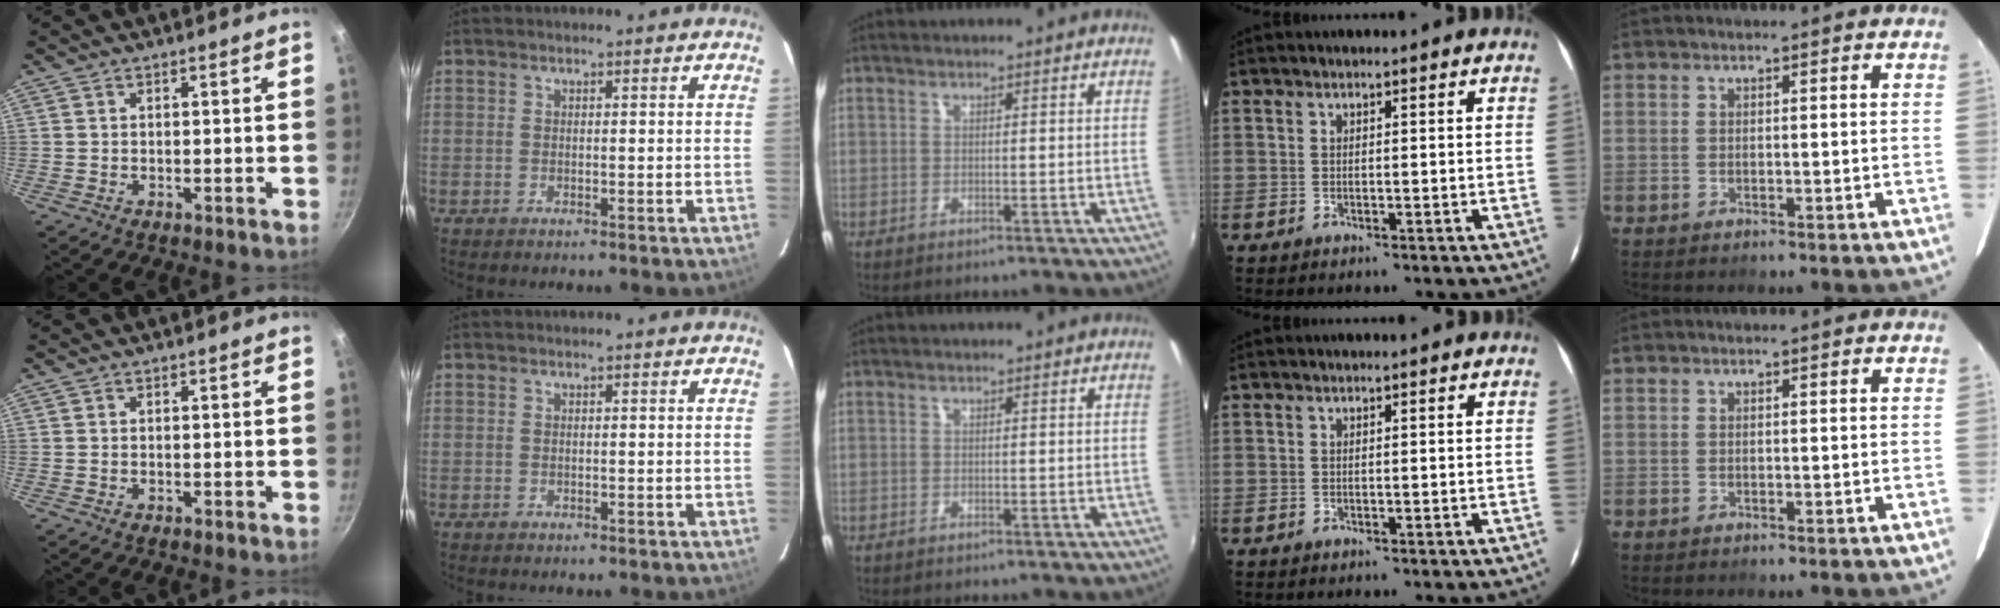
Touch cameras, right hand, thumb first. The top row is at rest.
{}